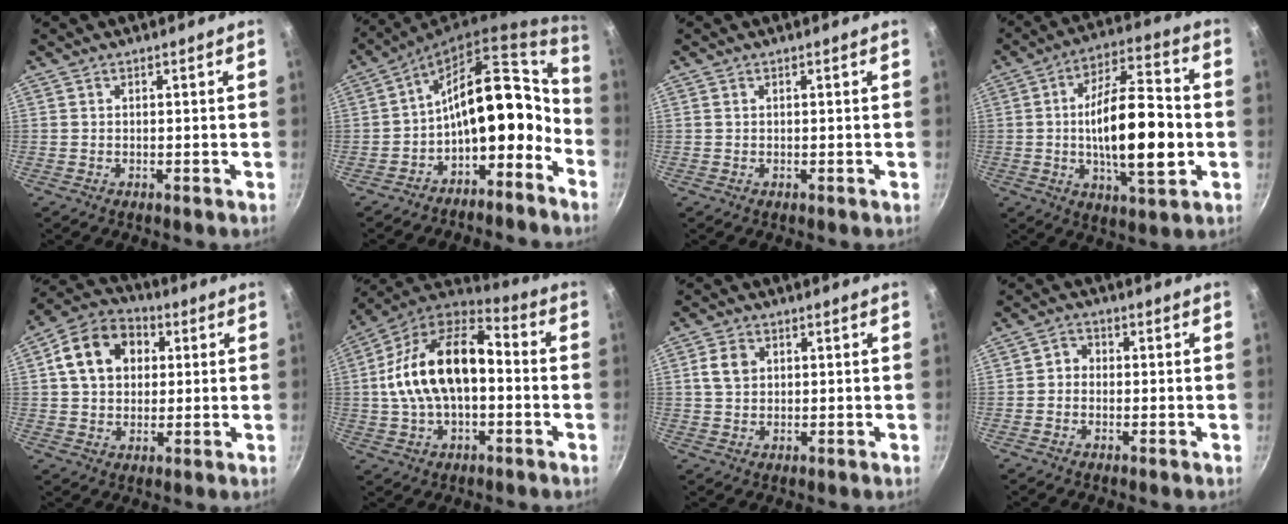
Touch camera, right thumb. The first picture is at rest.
{"total": 14.0, "force": [-5.6, 8.1, 10.0], "torque": [-0.092, 0.091, -0.087]}
{"total": 0.0}
{"total": 19.2, "force": [-1.8, 7.6, 17.6], "torque": [-0.268, 0.026, -0.030]}
{"total": 13.3, "force": [3.1, 10.3, 7.8], "torque": [-0.107, 0.021, 0.037]}
{"total": 20.2, "force": [-0.4, 11.7, 16.5], "torque": [-0.284, 0.044, -0.020]}
{"total": 4.4, "force": [1.2, 3.4, 2.6], "torque": [-0.037, 0.003, 0.020]}
{"total": 2.4, "force": [-0.6, 2.1, 1.0], "torque": [-0.008, 0.012, -0.019]}